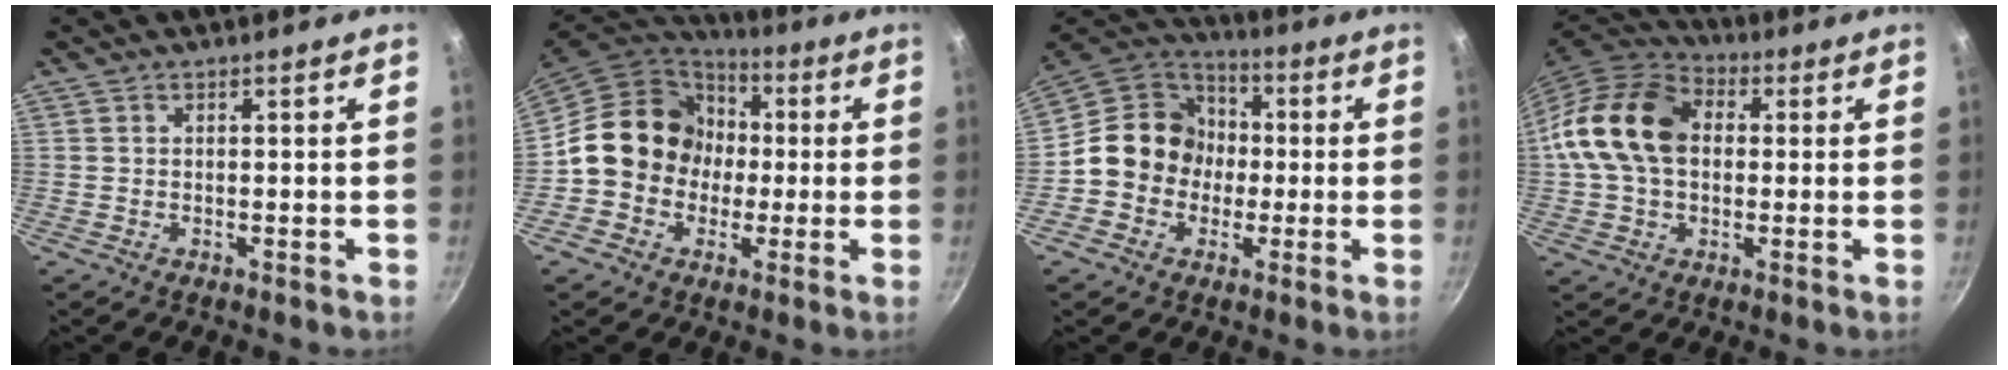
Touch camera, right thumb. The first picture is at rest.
{"total": 15.5, "force": [-0.1, 13.8, 7.0], "torque": [-0.073, 0.035, -0.015]}
{"total": 13.5, "force": [-1.1, 12.3, 5.6], "torque": [-0.048, 0.035, -0.038]}
{"total": 16.7, "force": [1.5, 12.0, 11.5], "torque": [-0.191, 0.028, 0.009]}